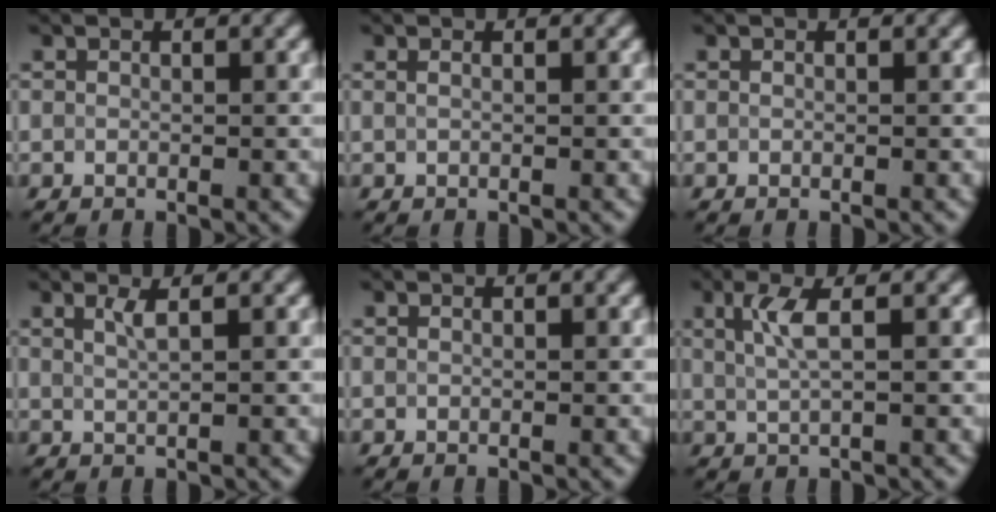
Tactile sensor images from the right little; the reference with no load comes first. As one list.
[{"total": 0.8, "force": [0.3, 0.4, 0.6], "torque": [-0.010, -0.002, 0.000]}, {"total": 0.0}, {"total": 1.6, "force": [0.7, 0.5, 1.4], "torque": [-0.019, 0.001, 0.010]}, {"total": 0.0}, {"total": 2.7, "force": [0.8, 0.7, 2.5], "torque": [-0.051, 0.000, 0.017]}]